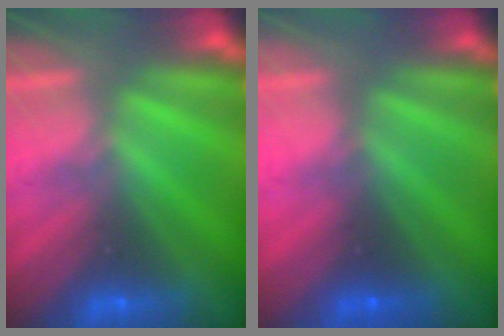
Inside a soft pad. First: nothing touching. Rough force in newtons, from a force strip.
{"total": 3.1}